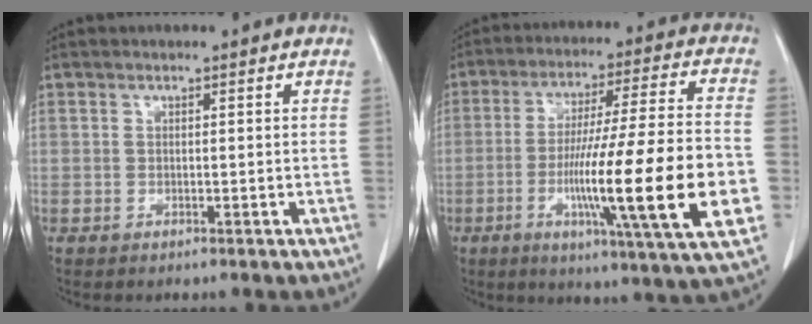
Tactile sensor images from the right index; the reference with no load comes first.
{"total": 22.2, "force": [-5.3, 0.1, 21.6], "torque": [-0.318, -0.019, -0.088]}